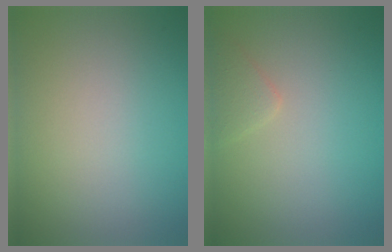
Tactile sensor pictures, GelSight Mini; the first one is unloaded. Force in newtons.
{"total": 1.3, "press": 1.3, "slide": 0.1}